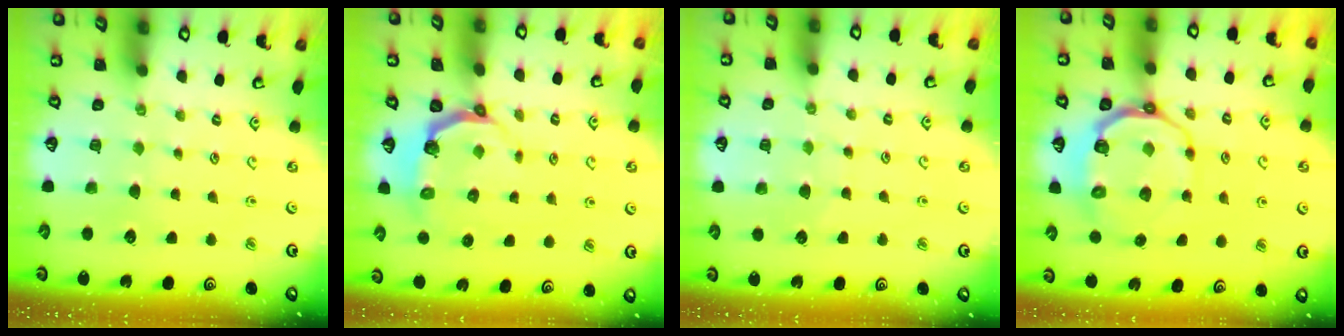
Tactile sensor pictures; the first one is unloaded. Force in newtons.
{"total": 4.3, "press": 2.9, "slide": 3.1}
{"total": 4.0, "press": 4.0, "slide": 0.3}
{"total": 9.6, "press": 9.1, "slide": 3.1}